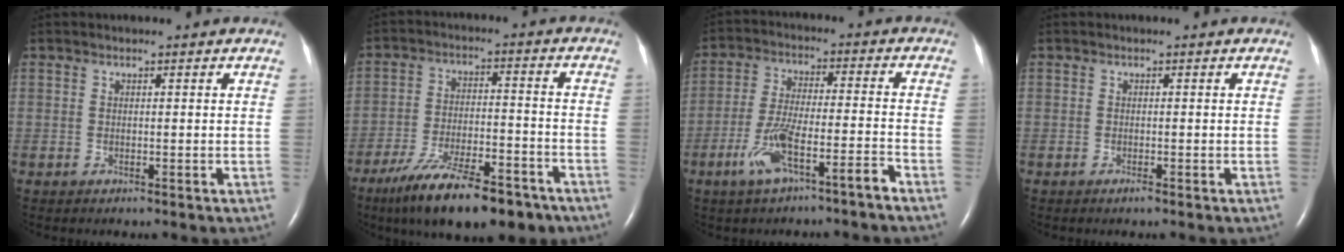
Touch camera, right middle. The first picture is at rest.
{"total": 16.5, "force": [-12.0, 4.7, 10.3], "torque": [-0.157, -0.007, -0.195]}
{"total": 8.7, "force": [-5.4, 0.9, 6.8], "torque": [-0.140, 0.007, -0.094]}
{"total": 0.6, "force": [-0.5, 0.0, 0.4], "torque": [-0.011, -0.001, -0.007]}